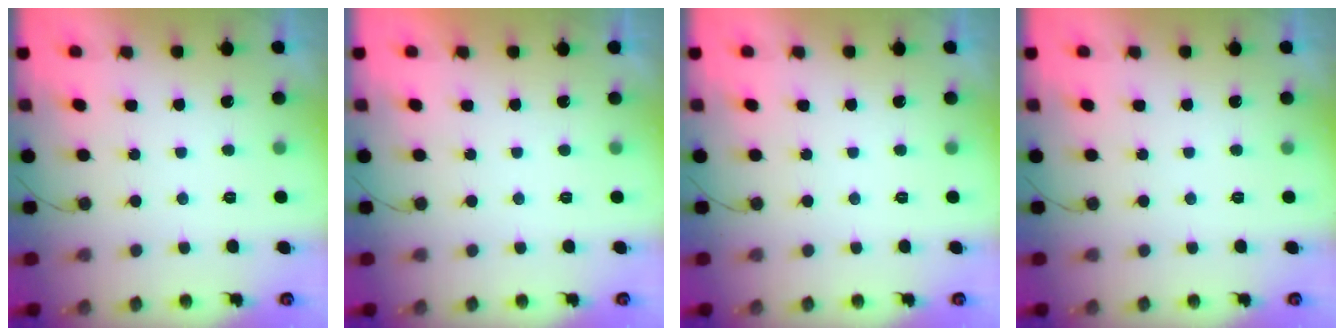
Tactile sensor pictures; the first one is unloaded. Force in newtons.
{"total": 1.7, "press": 1.7, "slide": 0.1}
{"total": 0.0}
{"total": 0.0}